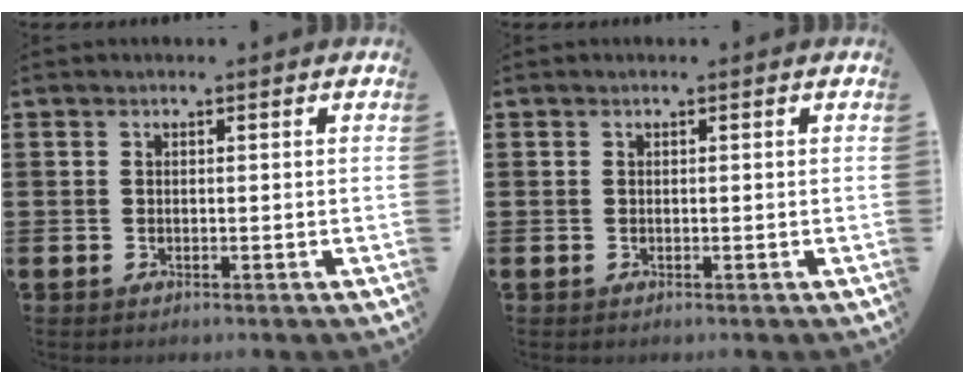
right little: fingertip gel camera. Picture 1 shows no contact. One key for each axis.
{"total": 0.0}